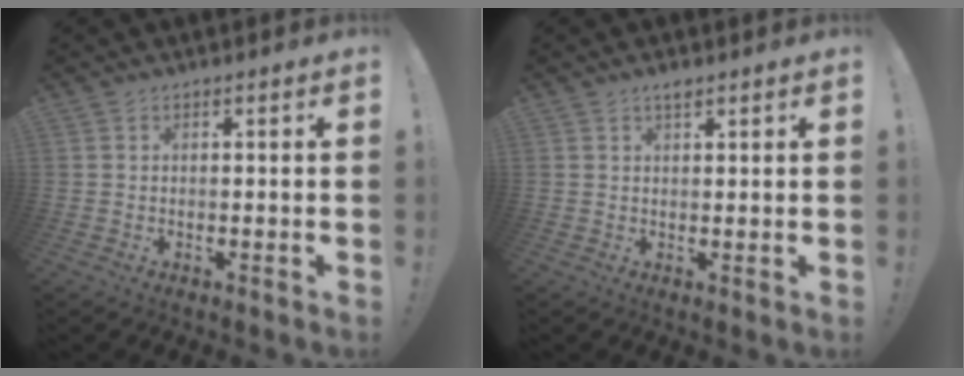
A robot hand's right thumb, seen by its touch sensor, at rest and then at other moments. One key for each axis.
{"total": 1.9, "fx": 1.6, "fy": 0.3, "fz": 0.9, "tx": -0.005, "ty": -0.012, "tz": 0.025}